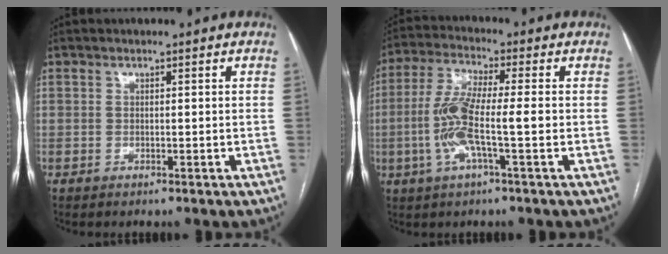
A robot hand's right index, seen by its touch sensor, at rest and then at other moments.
{"total": 9.4, "force": [-1.8, 0.8, 9.2], "torque": [-0.192, 0.007, -0.042]}